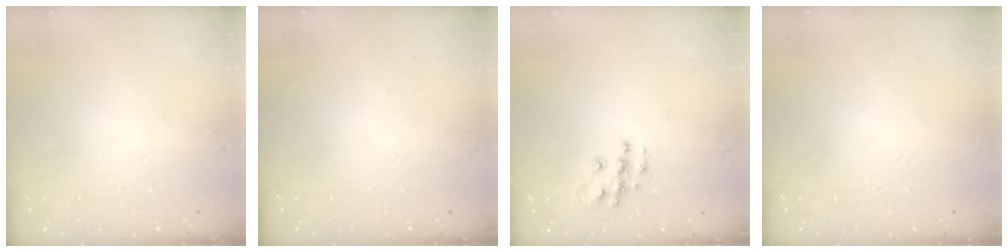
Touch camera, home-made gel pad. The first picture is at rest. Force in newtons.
{"total": 0.0}
{"total": 10.2, "press": 10.2, "slide": 0.7}
{"total": 0.0}